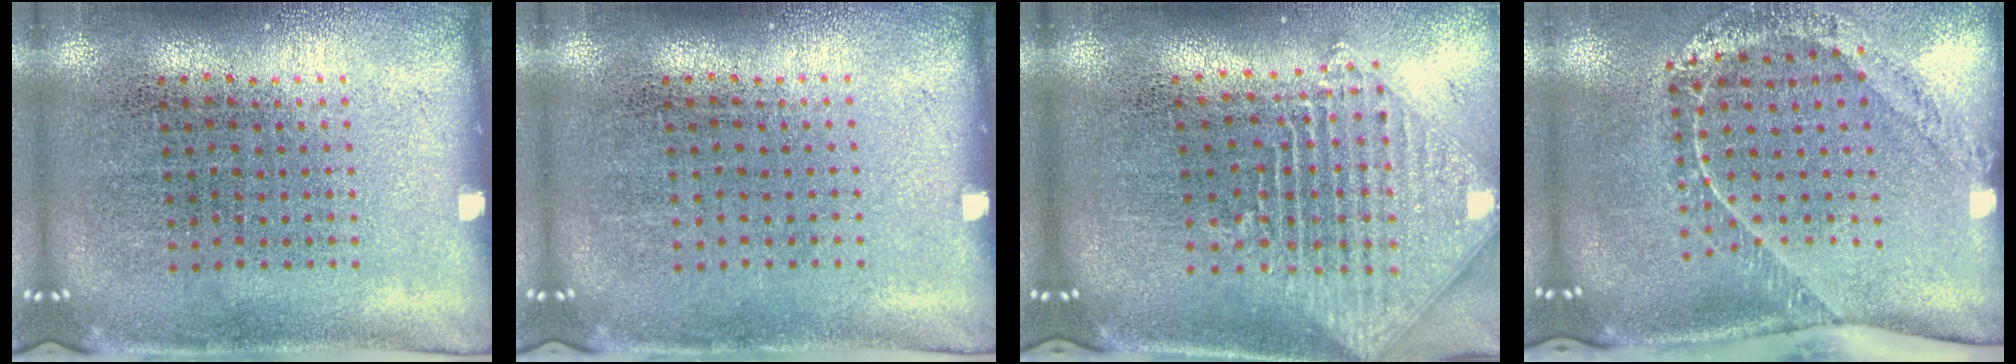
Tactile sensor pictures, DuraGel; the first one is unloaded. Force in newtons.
{"total": 0.0}
{"total": 2.2, "press": 1.8, "slide": 1.3}
{"total": 1.7, "press": 1.5, "slide": 0.8}